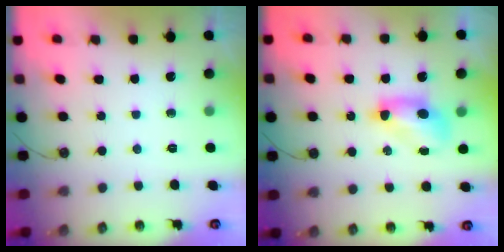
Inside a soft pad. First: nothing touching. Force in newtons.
{"total": 5.7, "press": 5.6, "slide": 0.9}